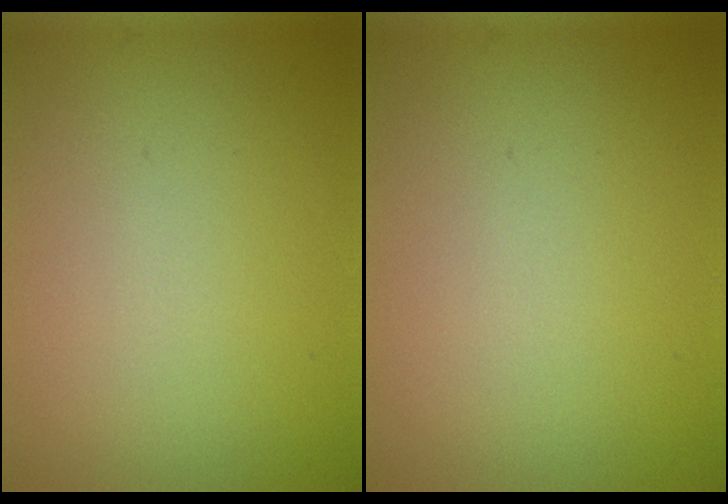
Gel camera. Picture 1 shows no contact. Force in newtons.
{"total": 0.0}